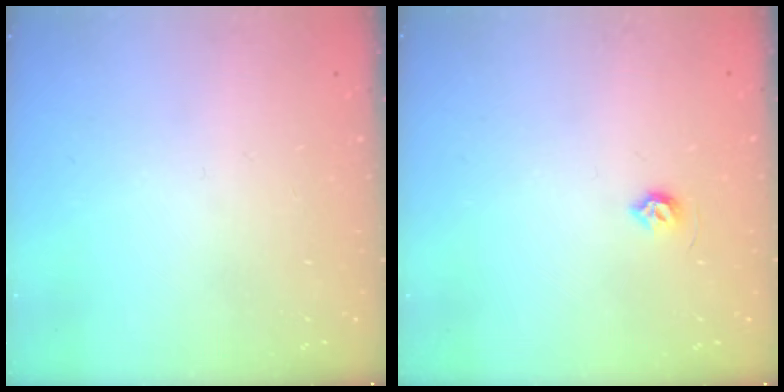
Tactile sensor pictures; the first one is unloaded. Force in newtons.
{"total": 4.5, "press": 4.5, "slide": 0.7}